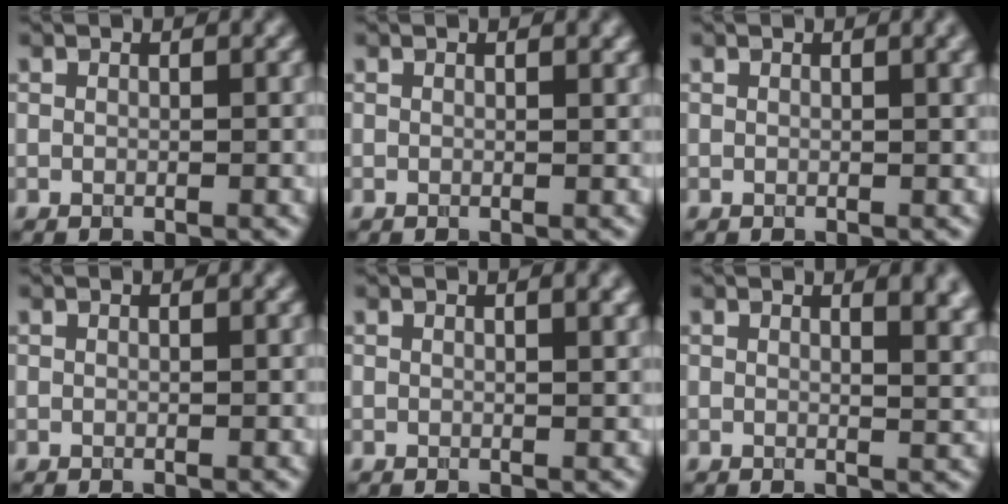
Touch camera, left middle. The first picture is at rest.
{"total": 0.7, "force": [0.5, 0.2, 0.5], "torque": [-0.005, 0.003, 0.007]}
{"total": 1.6, "force": [0.7, 0.5, 1.4], "torque": [-0.014, 0.006, 0.007]}
{"total": 0.0}
{"total": 2.0, "force": [0.9, 0.6, 1.6], "torque": [-0.015, 0.004, 0.010]}
{"total": 5.1, "force": [2.5, 2.3, 3.8], "torque": [-0.016, 0.008, 0.029]}